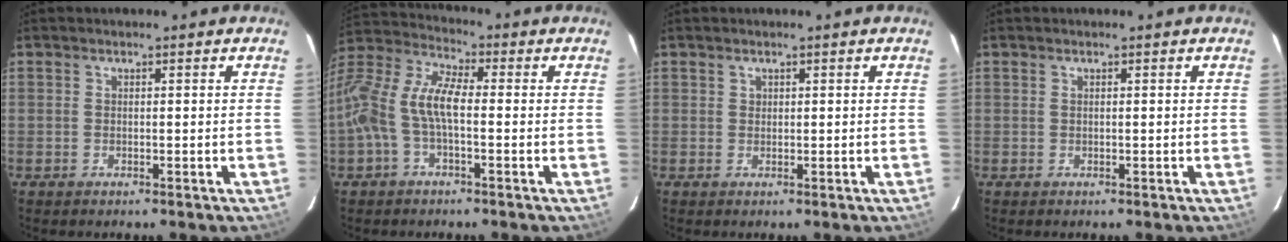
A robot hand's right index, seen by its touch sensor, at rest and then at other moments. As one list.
[{"total": 12.2, "force": [-1.9, 4.9, 11.0], "torque": [-0.229, 0.015, -0.045]}, {"total": 0.6, "force": [0.3, 0.5, 0.0], "torque": [0.002, 0.004, 0.005]}, {"total": 0.0}]